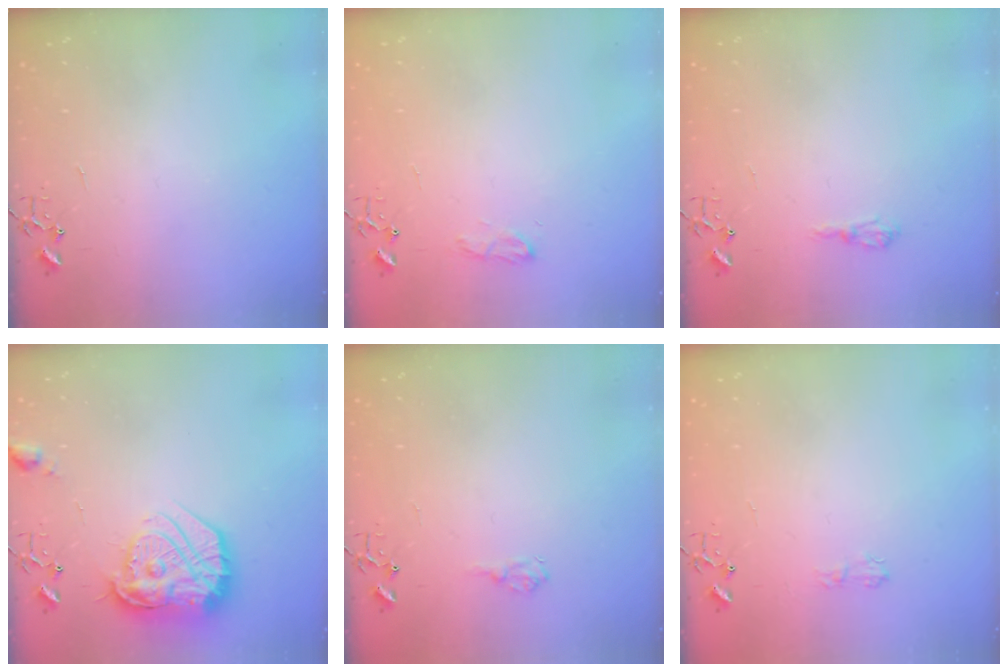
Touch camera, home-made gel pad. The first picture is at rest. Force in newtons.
{"total": 7.9, "press": 7.8, "slide": 0.9}
{"total": 7.2, "press": 7.1, "slide": 0.6}
{"total": 21.6, "press": 21.5, "slide": 1.7}
{"total": 6.8, "press": 6.8, "slide": 0.9}
{"total": 5.0, "press": 5.0, "slide": 0.6}